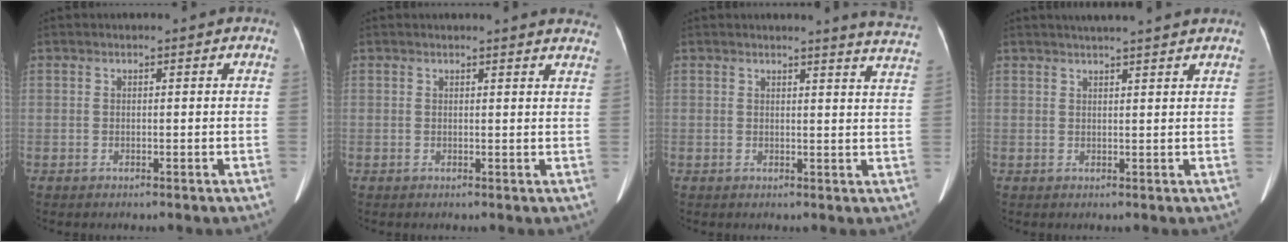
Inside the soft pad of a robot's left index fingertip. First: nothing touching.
{"total": 8.2, "force": [7.9, 0.7, 2.0], "torque": [-0.008, -0.012, 0.061]}
{"total": 7.1, "force": [6.9, -0.9, 1.4], "torque": [-0.016, -0.057, 0.051]}
{"total": 8.2, "force": [7.2, -0.1, 3.8], "torque": [-0.054, 0.026, 0.087]}